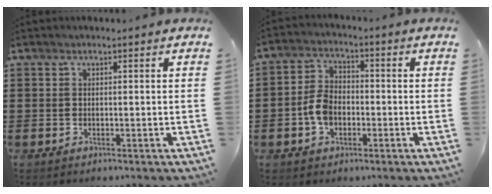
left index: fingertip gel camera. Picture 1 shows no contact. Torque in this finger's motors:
{"motor_torque": [1.24, 0.52, 0.46, 0.05]}